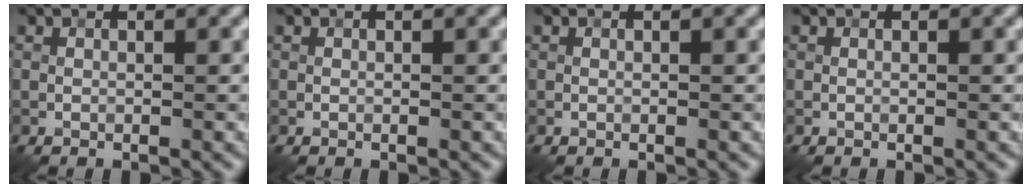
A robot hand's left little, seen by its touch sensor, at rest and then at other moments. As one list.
[{"total": 0.0}, {"total": 0.0}, {"total": 0.0}]